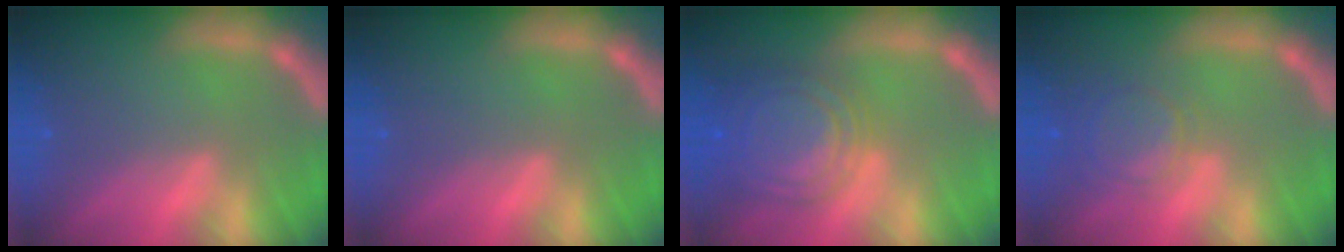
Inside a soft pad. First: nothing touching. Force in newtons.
{"total": 0.0}
{"total": 9.5}
{"total": 4.5}